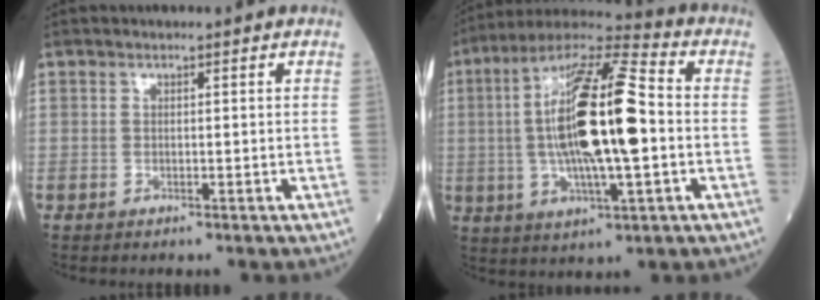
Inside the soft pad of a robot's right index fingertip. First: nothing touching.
{"total": 20.2, "force": [0.0, 4.0, 19.8], "torque": [-0.391, 0.013, -0.005]}